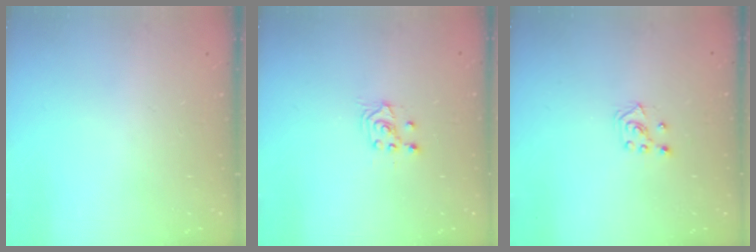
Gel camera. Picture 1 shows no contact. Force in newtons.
{"total": 2.5, "press": 2.4, "slide": 0.7}
{"total": 3.8, "press": 3.8, "slide": 0.3}